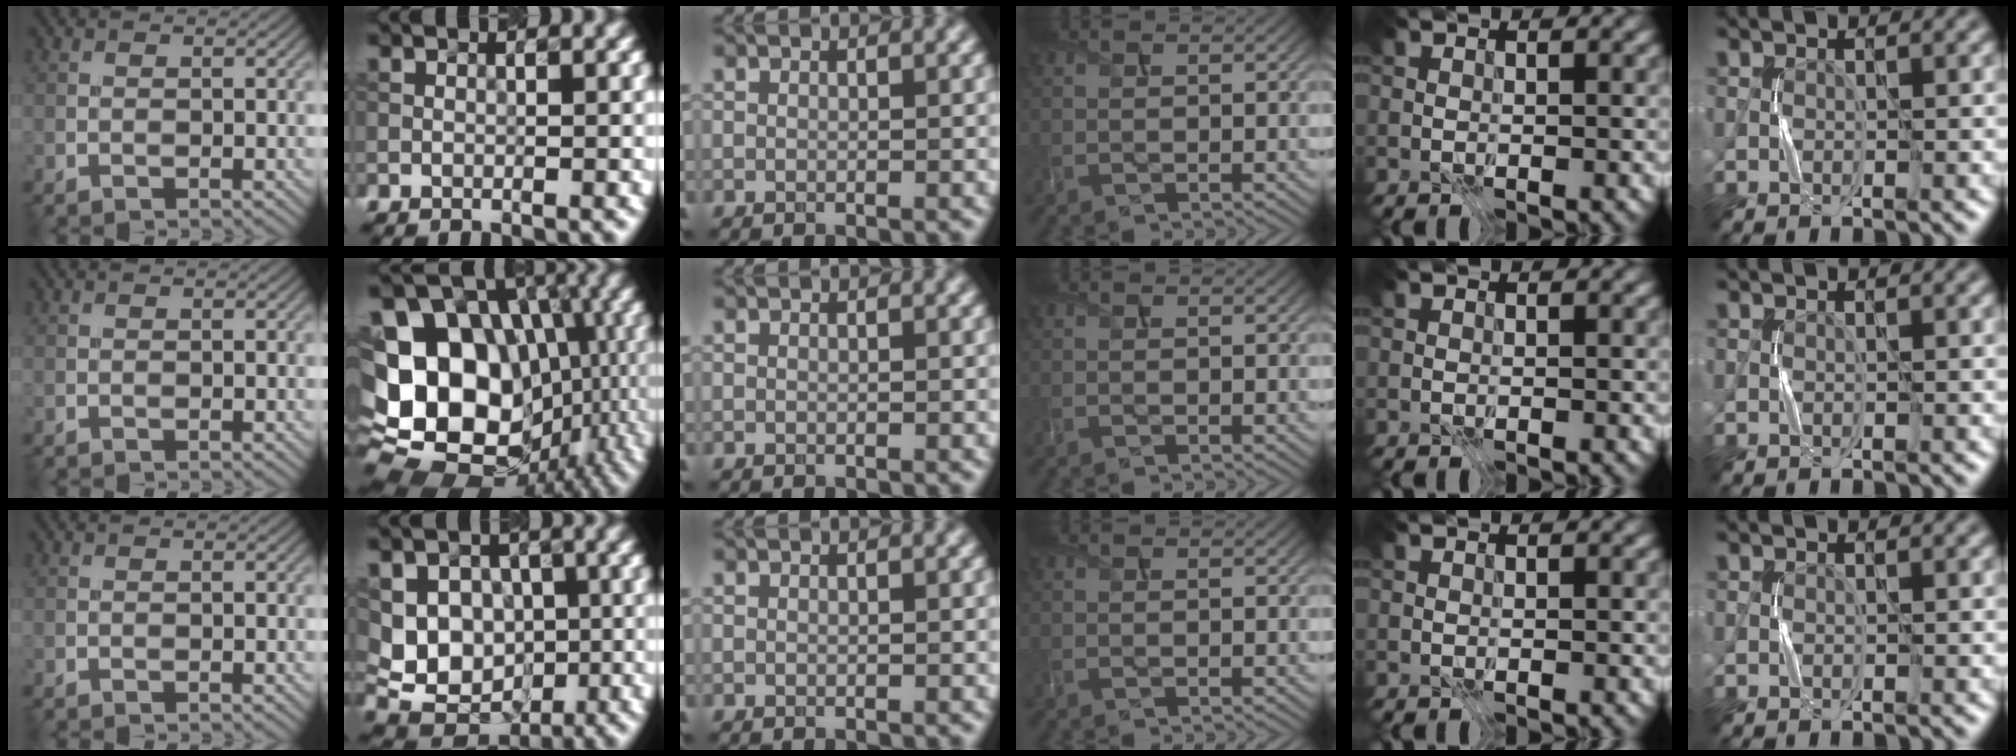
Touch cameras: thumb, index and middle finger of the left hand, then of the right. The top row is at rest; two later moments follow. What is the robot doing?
{"motion": "press", "object": "joystick"}